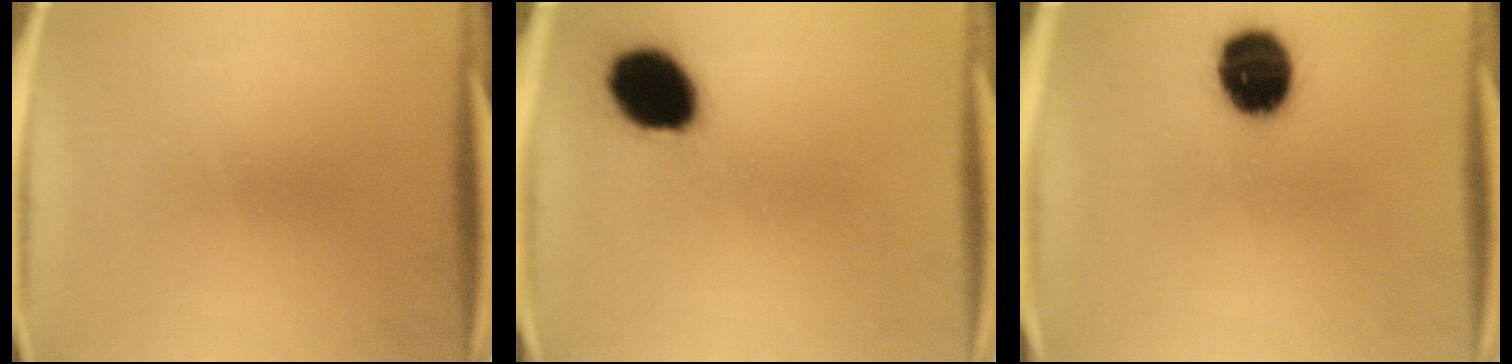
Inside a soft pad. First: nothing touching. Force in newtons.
{"total": 14.1}
{"total": 13.7}